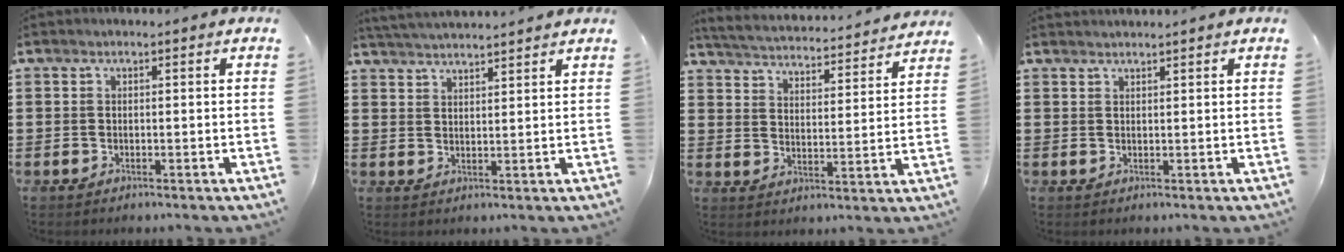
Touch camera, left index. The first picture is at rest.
{"total": 3.2, "force": [3.2, -0.5, 0.1], "torque": [-0.013, -0.011, 0.058]}
{"total": 3.6, "force": [3.6, -0.4, 0.2], "torque": [-0.028, -0.034, 0.054]}
{"total": 1.1, "force": [1.1, -0.1, 0.1], "torque": [-0.003, -0.001, 0.022]}